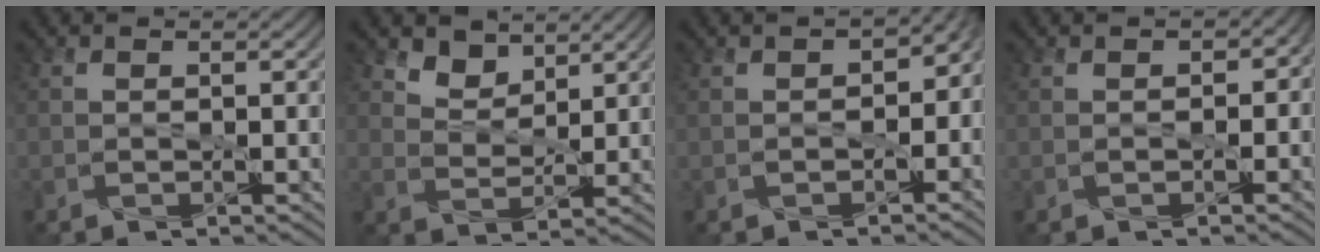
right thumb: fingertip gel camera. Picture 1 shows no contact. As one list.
[{"total": 4.0, "force": [2.9, 2.2, 1.6], "torque": [-0.047, -0.006, 0.054]}, {"total": 4.2, "force": [-0.8, 3.1, 2.7], "torque": [-0.030, -0.007, -0.009]}, {"total": 1.2, "force": [-0.3, 1.1, 0.4], "torque": [-0.007, -0.002, -0.003]}]